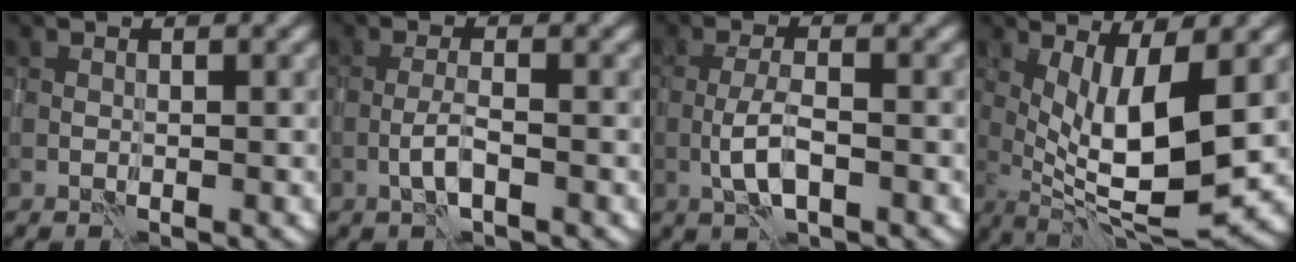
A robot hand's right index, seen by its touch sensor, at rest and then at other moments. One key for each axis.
{"total": 1.9, "fx": -1.0, "fy": 0.1, "fz": 1.6, "tx": -0.034, "ty": 0.006, "tz": -0.024}
{"total": 3.1, "fx": -1.2, "fy": 0.7, "fz": 2.7, "tx": -0.060, "ty": 0.003, "tz": -0.027}
{"total": 8.7, "fx": 0.7, "fy": 2.2, "fz": 8.4, "tx": -0.153, "ty": -0.012, "tz": 0.018}